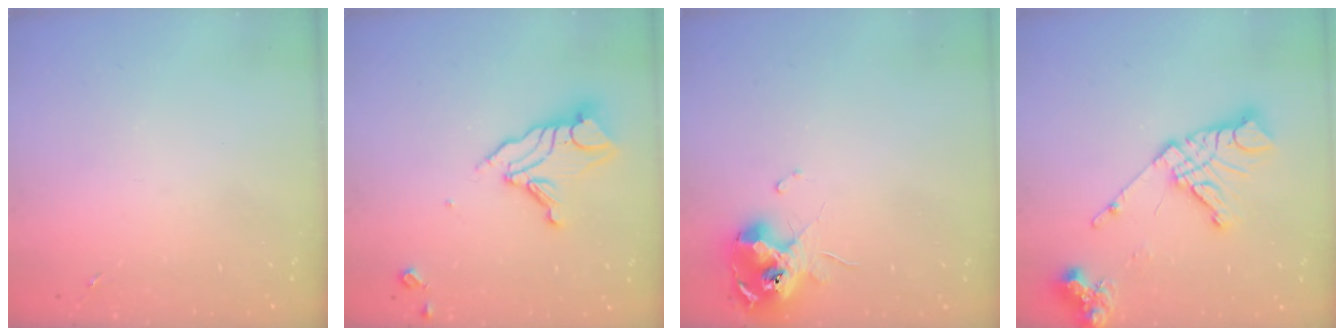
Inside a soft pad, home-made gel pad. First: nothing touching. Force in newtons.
{"total": 12.2, "press": 12.1, "slide": 1.2}
{"total": 12.0, "press": 11.9, "slide": 1.4}
{"total": 16.8, "press": 16.7, "slide": 2.2}